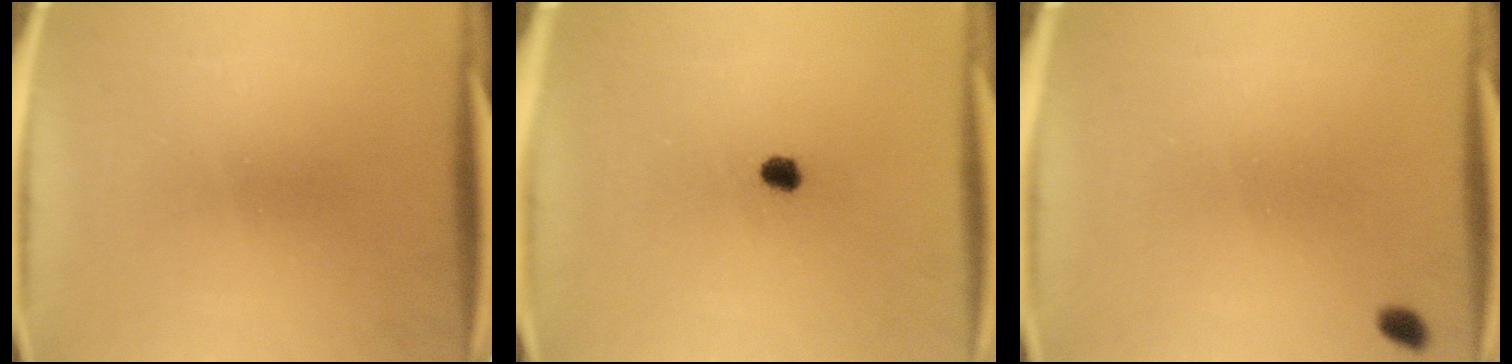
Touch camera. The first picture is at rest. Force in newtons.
{"total": 2.1}
{"total": 1.2}